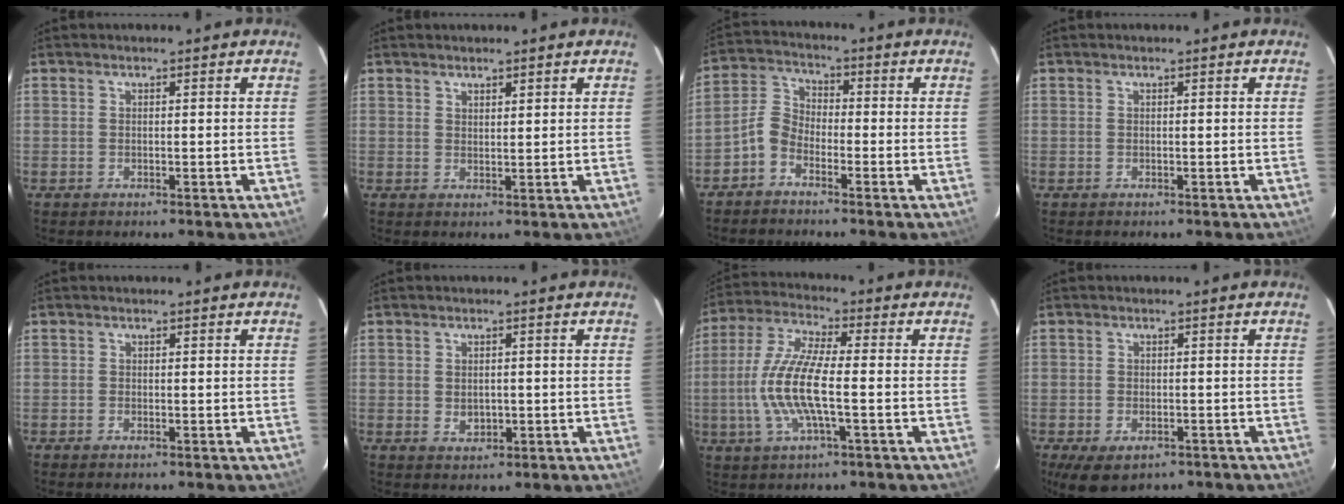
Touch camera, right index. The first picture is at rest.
{"total": 1.8, "force": [1.5, 0.5, 0.7], "torque": [-0.009, 0.001, 0.026]}
{"total": 4.8, "force": [-3.2, 2.9, 2.2], "torque": [-0.053, 0.020, -0.073]}
{"total": 0.0}
{"total": 0.5, "force": [-0.4, 0.3, 0.2], "torque": [-0.004, 0.000, -0.009]}
{"total": 2.8, "force": [-0.3, 2.2, 1.7], "torque": [-0.026, -0.002, -0.001]}
{"total": 12.4, "force": [-2.1, 2.6, 11.9], "torque": [-0.251, -0.002, -0.045]}
{"total": 6.9, "force": [-4.2, 3.8, 4.0], "torque": [-0.082, -0.020, -0.060]}